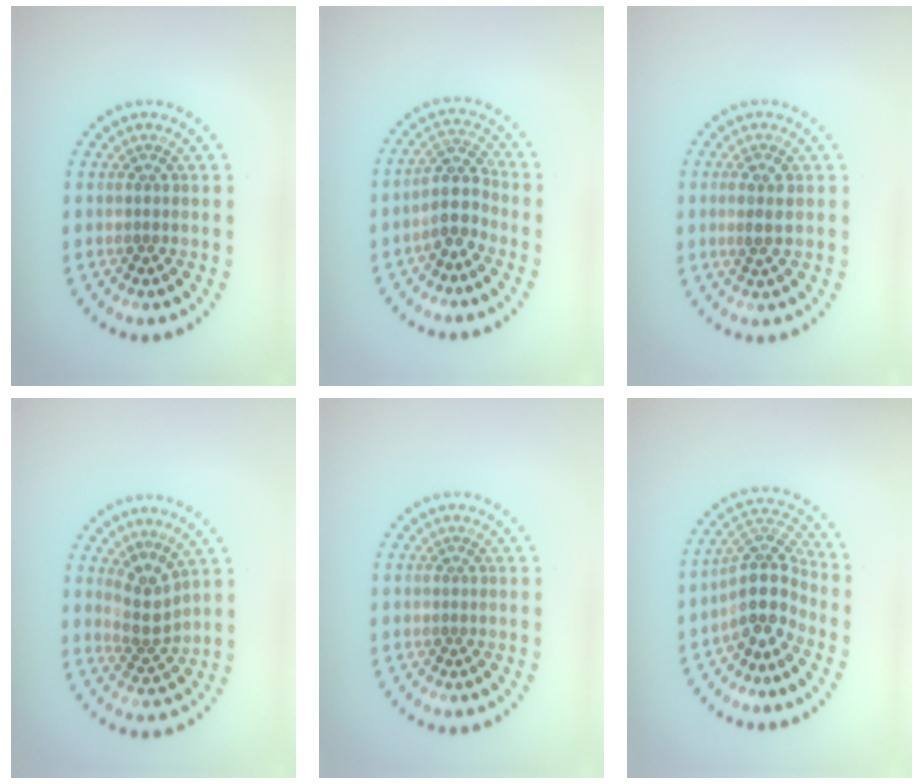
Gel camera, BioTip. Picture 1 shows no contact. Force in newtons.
{"total": 2.9, "press": 2.3, "slide": 1.7}
{"total": 1.6, "press": 1.5, "slide": 0.5}
{"total": 2.8, "press": 2.0, "slide": 1.9}
{"total": 0.0}
{"total": 4.4, "press": 3.4, "slide": 2.8}